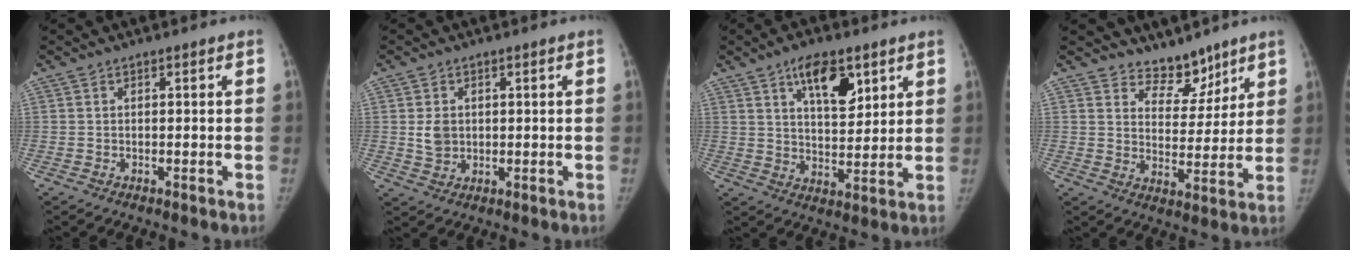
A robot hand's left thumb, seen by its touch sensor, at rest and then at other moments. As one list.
[{"total": 3.8, "force": [0.4, 3.1, 2.1], "torque": [-0.019, -0.012, 0.015]}, {"total": 10.4, "force": [5.6, 4.9, 7.2], "torque": [-0.085, -0.037, 0.094]}, {"total": 7.4, "force": [6.2, 3.8, 1.1], "torque": [0.026, -0.059, 0.110]}]